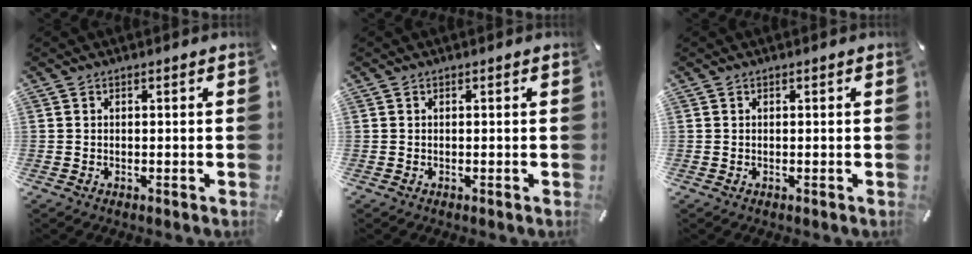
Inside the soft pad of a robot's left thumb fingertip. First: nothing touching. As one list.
[{"total": 0.0}, {"total": 0.0}]